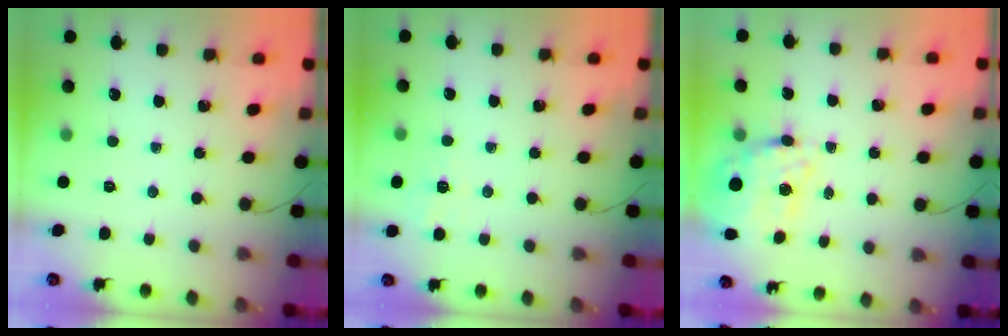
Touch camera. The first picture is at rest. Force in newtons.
{"total": 2.4, "press": 1.8, "slide": 1.6}
{"total": 12.9, "press": 12.1, "slide": 4.5}